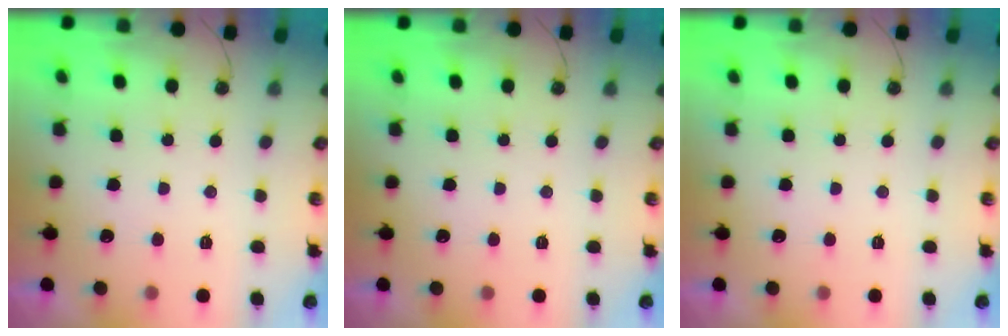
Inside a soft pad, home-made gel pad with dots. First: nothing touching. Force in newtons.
{"total": 0.0}
{"total": 0.0}